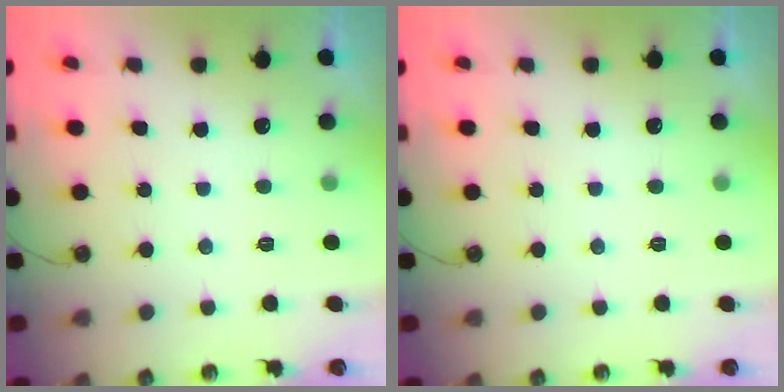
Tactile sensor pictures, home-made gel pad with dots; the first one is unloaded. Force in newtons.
{"total": 0.0}